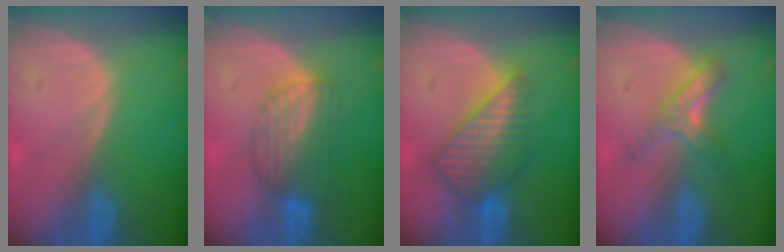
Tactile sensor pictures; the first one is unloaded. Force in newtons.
{"total": 6.6, "press": 6.3, "slide": 2.0}
{"total": 7.5, "press": 6.9, "slide": 2.9}
{"total": 5.5, "press": 4.9, "slide": 2.6}